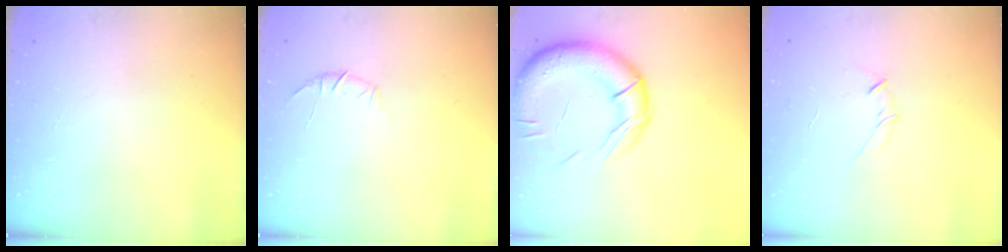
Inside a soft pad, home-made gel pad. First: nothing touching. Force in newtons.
{"total": 6.0, "press": 5.8, "slide": 1.5}
{"total": 19.3, "press": 19.1, "slide": 2.8}
{"total": 3.5, "press": 3.3, "slide": 1.0}